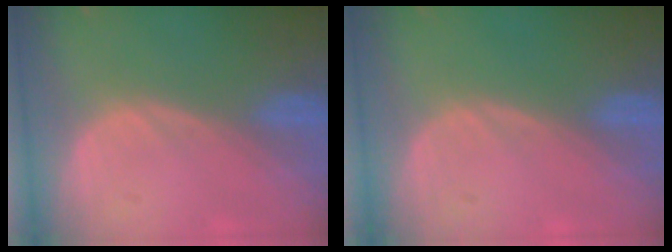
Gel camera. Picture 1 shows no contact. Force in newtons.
{"total": 0.0}